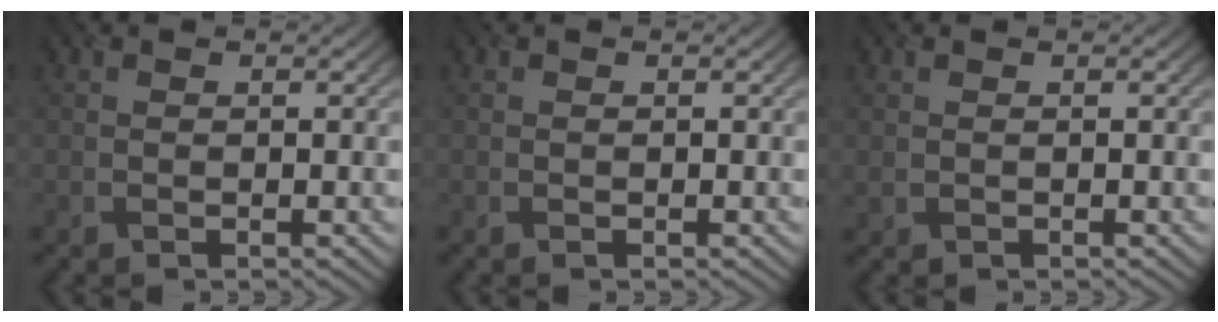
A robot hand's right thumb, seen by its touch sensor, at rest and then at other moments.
{"total": 0.0}
{"total": 0.6, "force": [0.2, 0.5, 0.3], "torque": [-0.009, -0.002, 0.009]}